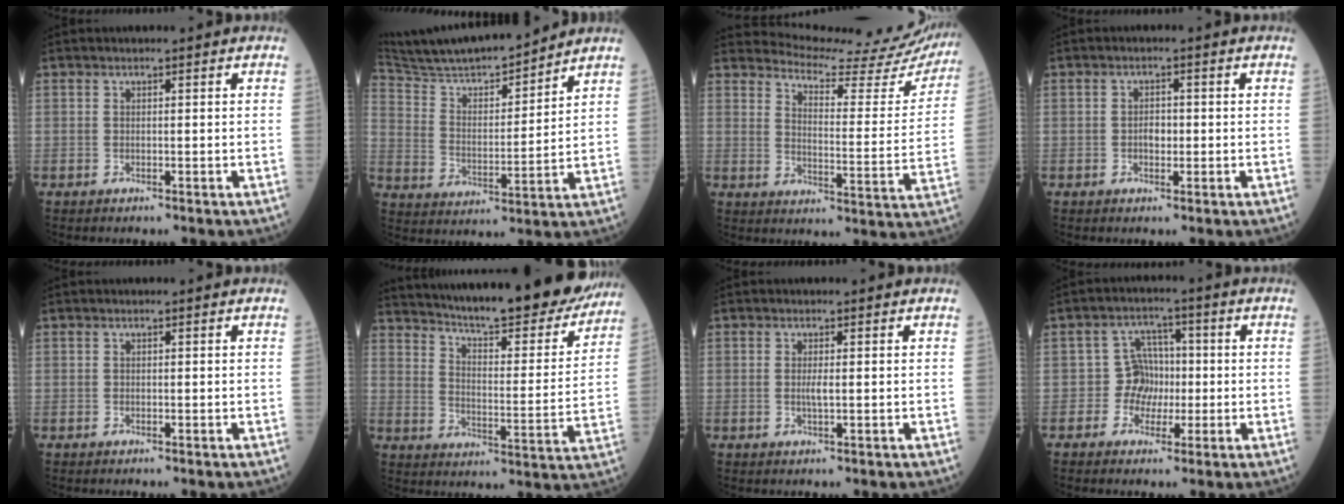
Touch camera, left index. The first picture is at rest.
{"total": 16.9, "force": [15.4, 1.6, 6.6], "torque": [-0.122, 0.001, 0.265]}
{"total": 19.1, "force": [18.6, 1.5, 3.9], "torque": [-0.061, -0.093, 0.214]}
{"total": 2.0, "force": [-0.5, 1.2, 1.5], "torque": [-0.022, 0.003, -0.008]}
{"total": 0.0}
{"total": 20.5, "force": [18.4, 3.0, 8.5], "torque": [-0.099, -0.050, 0.227]}
{"total": 1.5, "force": [-0.1, 0.2, 1.4], "torque": [-0.031, -0.002, -0.003]}
{"total": 4.9, "force": [-0.9, 4.5, 1.6], "torque": [-0.020, 0.014, -0.022]}